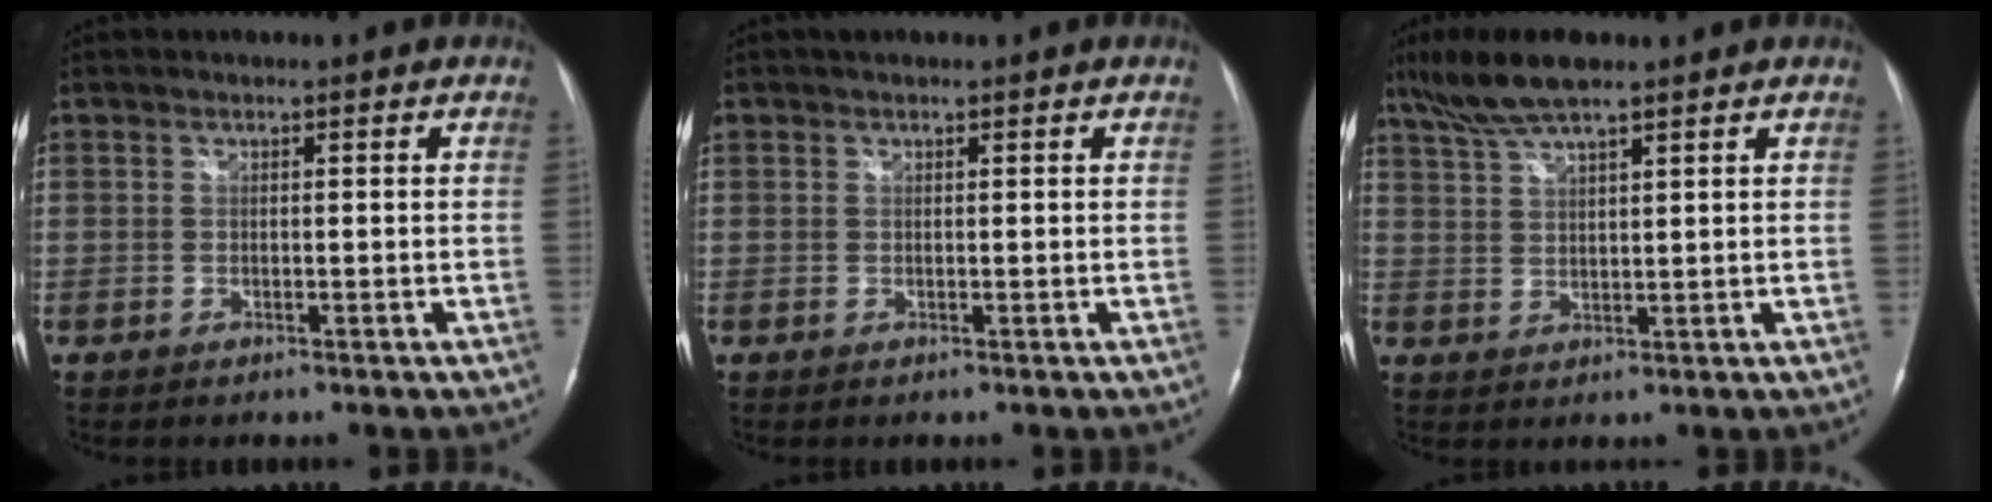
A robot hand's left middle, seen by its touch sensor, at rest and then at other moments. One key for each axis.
{"total": 1.1, "fx": 0.9, "fy": 0.5, "fz": 0.4, "tx": -0.013, "ty": 0.018, "tz": 0.017}
{"total": 7.5, "fx": 5.8, "fy": 1.1, "fz": 4.7, "tx": -0.099, "ty": 0.019, "tz": 0.109}